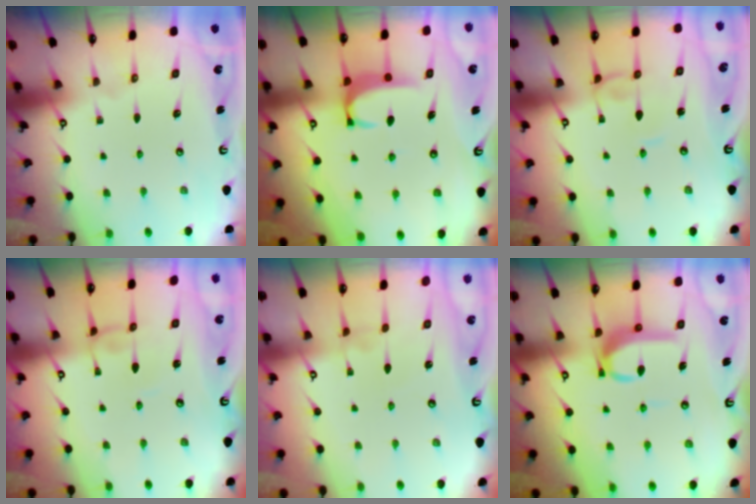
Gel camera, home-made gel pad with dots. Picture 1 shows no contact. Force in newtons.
{"total": 2.0, "press": 2.0, "slide": 0.5}
{"total": 1.4, "press": 1.4, "slide": 0.2}
{"total": 2.9, "press": 2.9, "slide": 0.2}
{"total": 4.0, "press": 4.0, "slide": 0.2}
{"total": 6.8, "press": 6.7, "slide": 1.0}